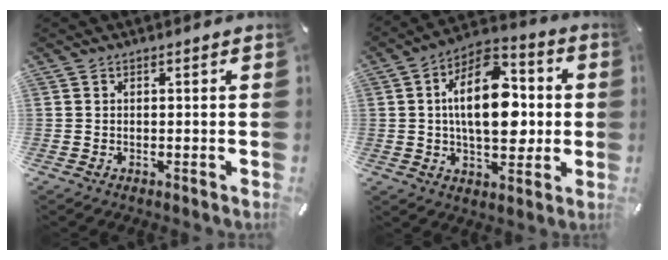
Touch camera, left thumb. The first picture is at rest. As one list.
[{"total": 17.8, "force": [1.4, 10.4, 14.4], "torque": [-0.242, 0.003, 0.022]}]